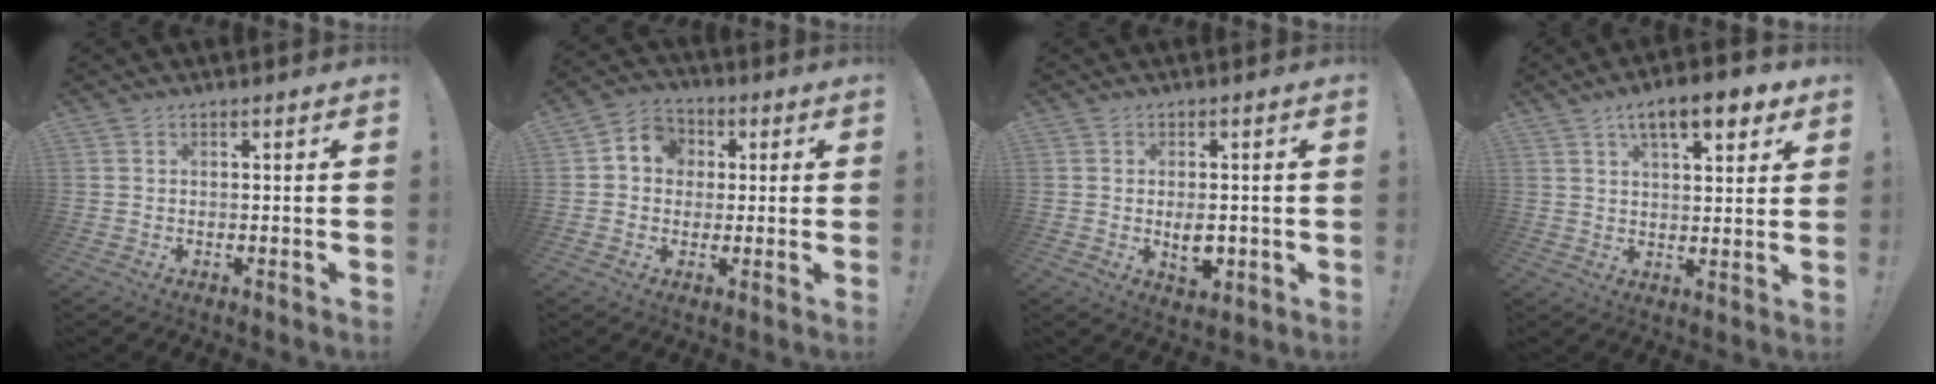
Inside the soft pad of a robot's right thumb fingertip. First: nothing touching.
{"total": 7.2, "force": [0.5, 6.6, 2.8], "torque": [-0.031, 0.004, 0.012]}
{"total": 5.4, "force": [-0.8, 3.2, 4.3], "torque": [-0.046, 0.004, -0.011]}
{"total": 10.5, "force": [5.8, 3.7, 7.9], "torque": [-0.111, -0.023, 0.095]}